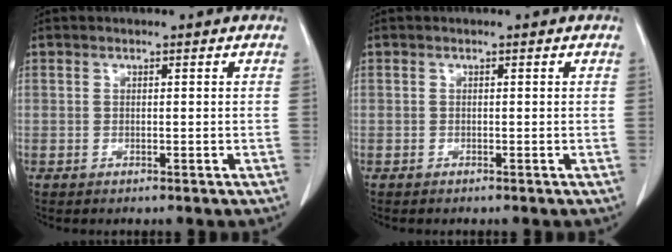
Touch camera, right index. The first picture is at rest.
{"total": 0.0}